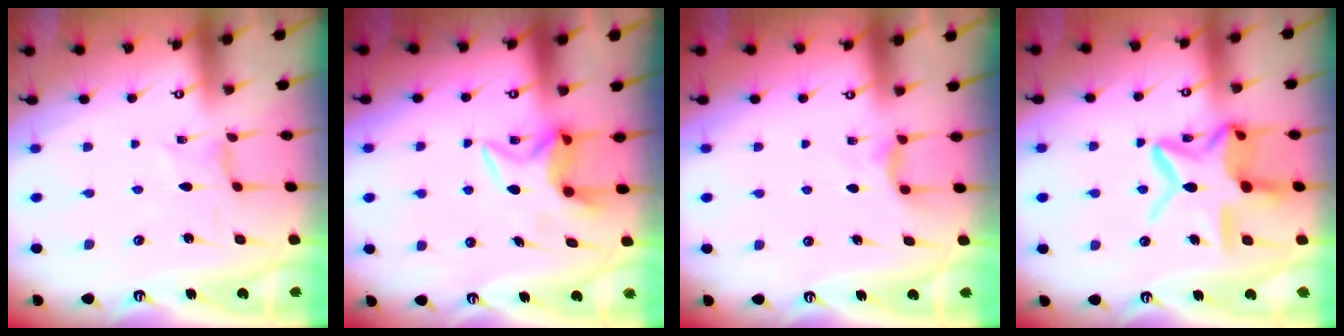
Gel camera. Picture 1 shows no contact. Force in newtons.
{"total": 7.1, "press": 7.1, "slide": 0.3}
{"total": 4.5, "press": 4.4, "slide": 0.5}
{"total": 16.4, "press": 16.4, "slide": 1.3}